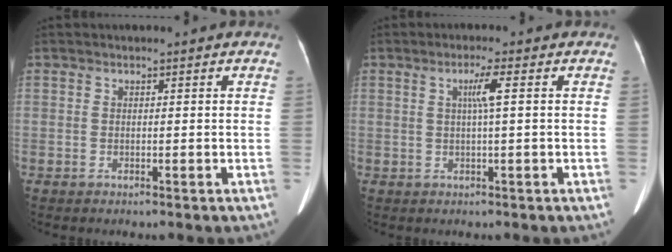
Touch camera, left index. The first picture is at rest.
{"total": 2.9, "force": [0.6, -0.5, 2.8], "torque": [-0.057, 0.002, 0.011]}